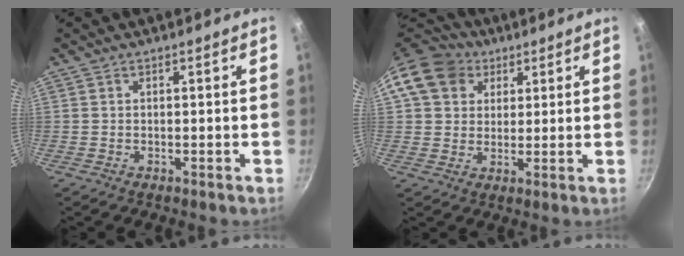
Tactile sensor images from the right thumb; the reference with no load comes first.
{"total": 12.6, "force": [5.0, 10.4, 5.2], "torque": [-0.083, 0.016, 0.078]}